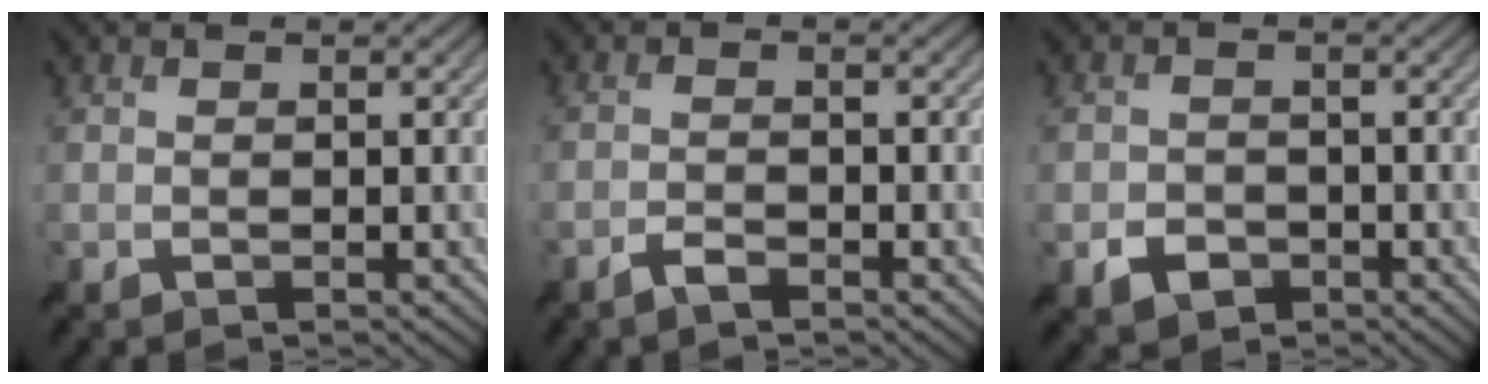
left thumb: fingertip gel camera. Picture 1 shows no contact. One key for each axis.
{"total": 1.9, "fx": -1.5, "fy": 0.4, "fz": 1.0, "tx": -0.019, "ty": 0.004, "tz": -0.032}
{"total": 3.2, "fx": -1.7, "fy": 2.3, "fz": 1.3, "tx": -0.022, "ty": -0.006, "tz": -0.033}